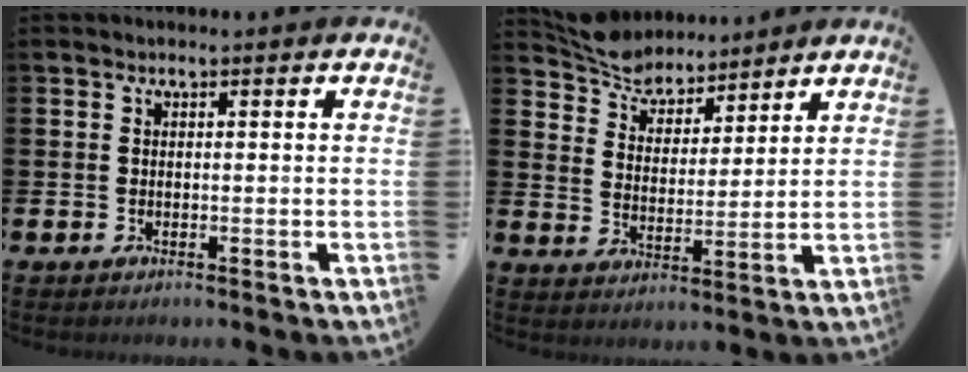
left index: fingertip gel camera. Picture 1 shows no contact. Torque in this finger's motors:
{"motor_torque": [0.53, -1.51, 0.04, 0.01]}